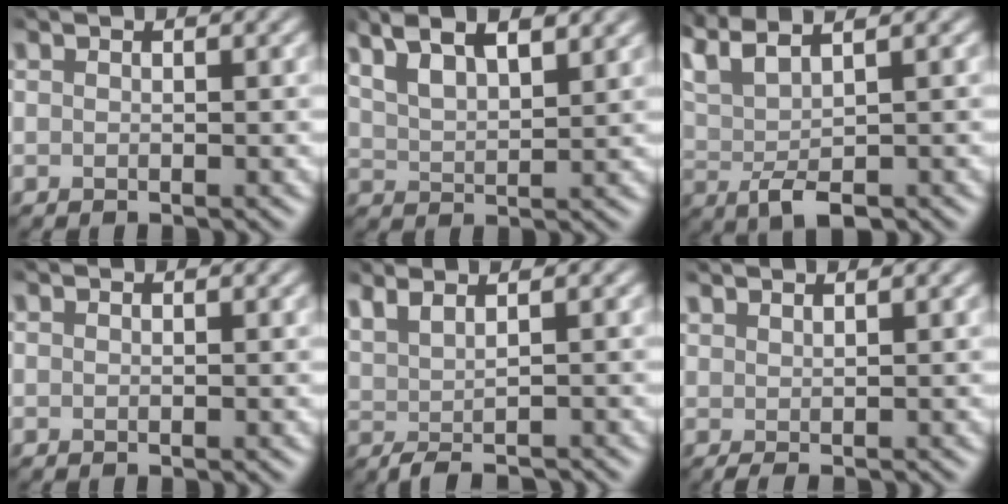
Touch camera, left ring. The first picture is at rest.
{"total": 6.8, "force": [4.4, 2.5, 4.6], "torque": [-0.086, 0.026, 0.062]}
{"total": 5.7, "force": [2.3, 1.8, 4.9], "torque": [-0.100, 0.014, 0.047]}
{"total": 0.0}
{"total": 2.4, "force": [0.4, 0.6, 2.3], "torque": [-0.034, 0.001, 0.009]}
{"total": 0.9, "force": [0.7, 0.0, 0.6], "torque": [-0.013, -0.001, 0.018]}